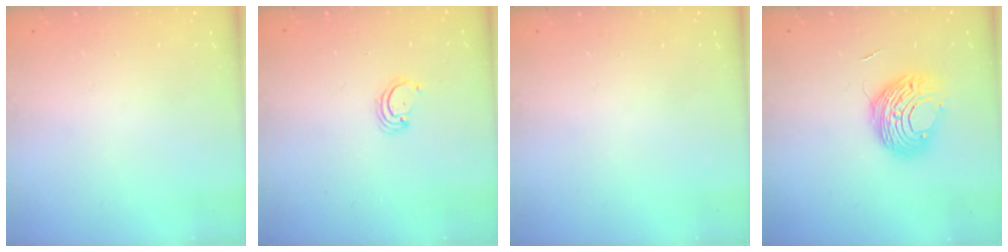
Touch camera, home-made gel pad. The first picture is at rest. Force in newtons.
{"total": 2.5, "press": 2.5, "slide": 0.2}
{"total": 0.0}
{"total": 10.4, "press": 10.4, "slide": 0.2}